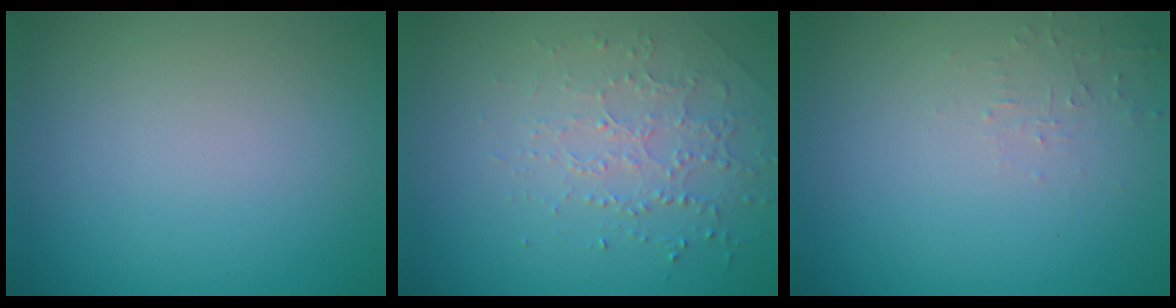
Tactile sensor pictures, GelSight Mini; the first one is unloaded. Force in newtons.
{"total": 1.7, "press": 1.5, "slide": 0.8}
{"total": 1.2, "press": 1.2, "slide": 0.3}